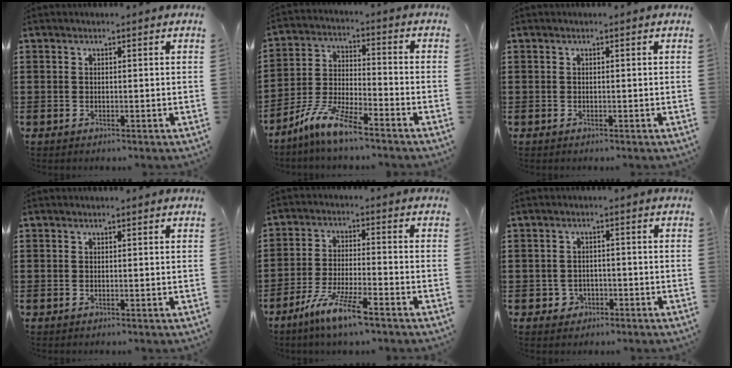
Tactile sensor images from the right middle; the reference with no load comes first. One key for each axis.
{"total": 8.7, "fx": -7.1, "fy": 1.0, "fz": 4.9, "tx": -0.113, "ty": -0.002, "tz": -0.142}
{"total": 0.0}
{"total": 0.0}
{"total": 7.8, "fx": -5.9, "fy": 0.6, "fz": 5.1, "tx": -0.112, "ty": -0.011, "tz": -0.114}
{"total": 2.1, "fx": -1.3, "fy": 1.6, "fz": 0.4, "tx": -0.014, "ty": 0.001, "tz": -0.031}